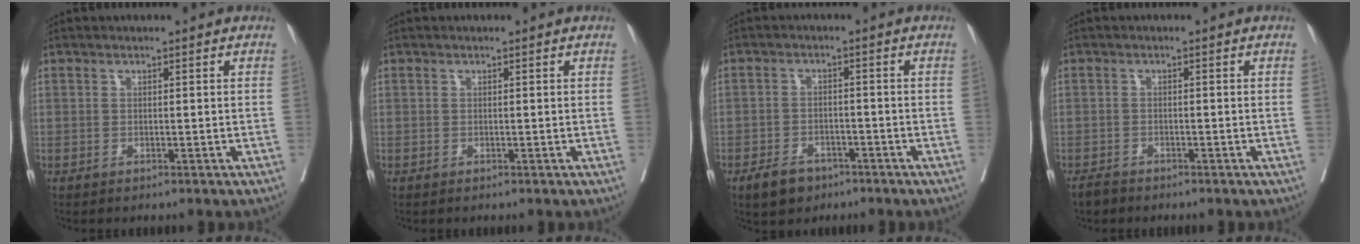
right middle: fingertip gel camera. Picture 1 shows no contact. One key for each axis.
{"total": 0.0}
{"total": 4.5, "fx": -3.1, "fy": 2.7, "fz": 1.9, "tx": -0.038, "ty": 0.002, "tz": -0.047}
{"total": 1.7, "fx": -1.5, "fy": 0.7, "fz": 0.4, "tx": -0.009, "ty": -0.002, "tz": -0.025}